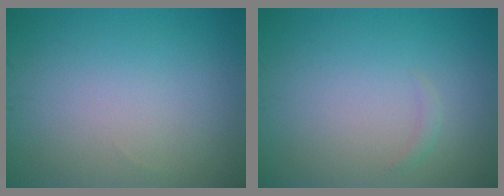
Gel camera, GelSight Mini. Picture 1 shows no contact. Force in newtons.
{"total": 0.7, "press": 0.7, "slide": 0.0}